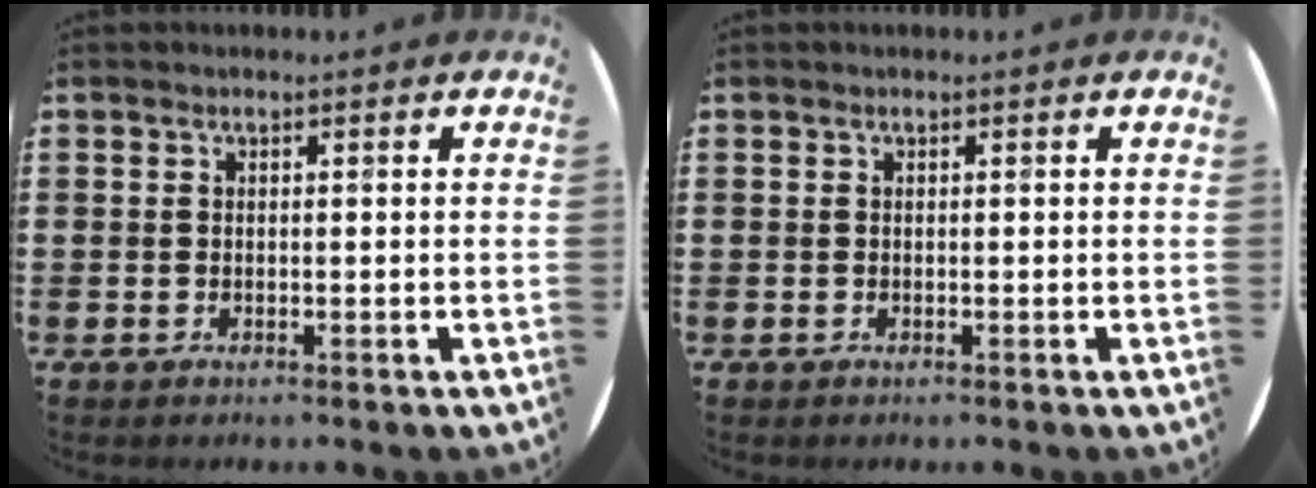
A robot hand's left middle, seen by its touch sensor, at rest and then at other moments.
{"total": 0.0}